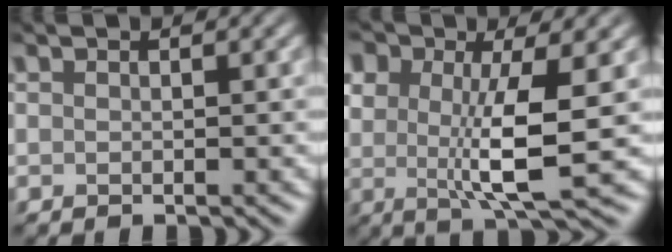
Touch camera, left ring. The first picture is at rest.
{"total": 7.9, "force": [0.9, 3.3, 7.1], "torque": [-0.135, -0.008, 0.016]}